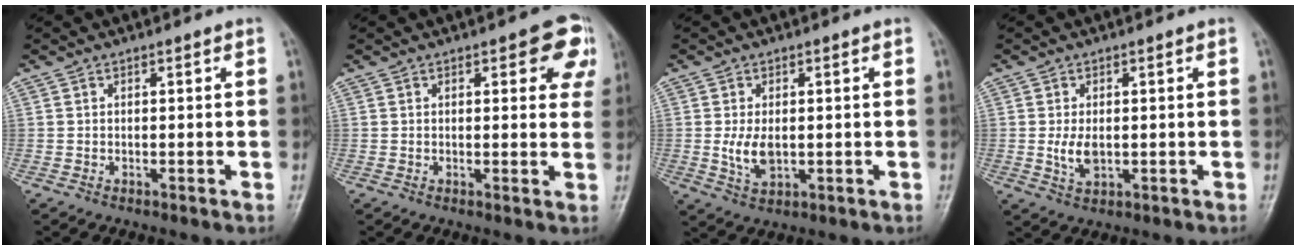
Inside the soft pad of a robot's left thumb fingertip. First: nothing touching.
{"total": 7.7, "force": [3.4, 3.4, 6.0], "torque": [-0.027, -0.006, 0.030]}
{"total": 4.9, "force": [-0.2, 3.0, 3.9], "torque": [-0.073, -0.010, 0.002]}
{"total": 4.0, "force": [-0.2, 2.4, 3.2], "torque": [-0.059, -0.008, 0.000]}